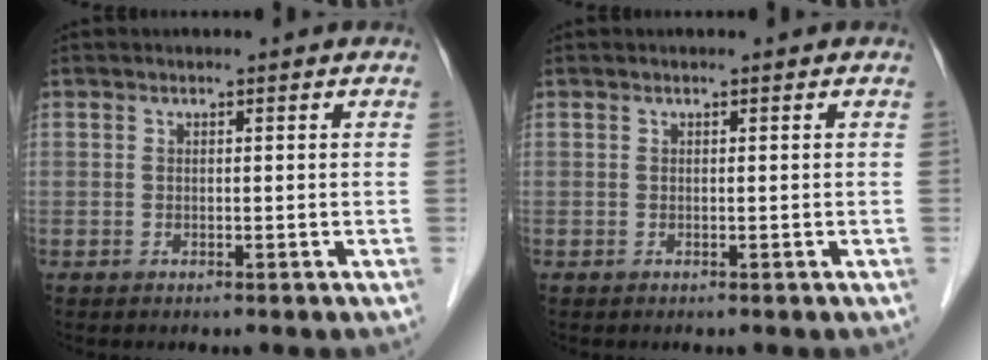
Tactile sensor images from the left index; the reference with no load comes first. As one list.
[{"total": 0.0}]